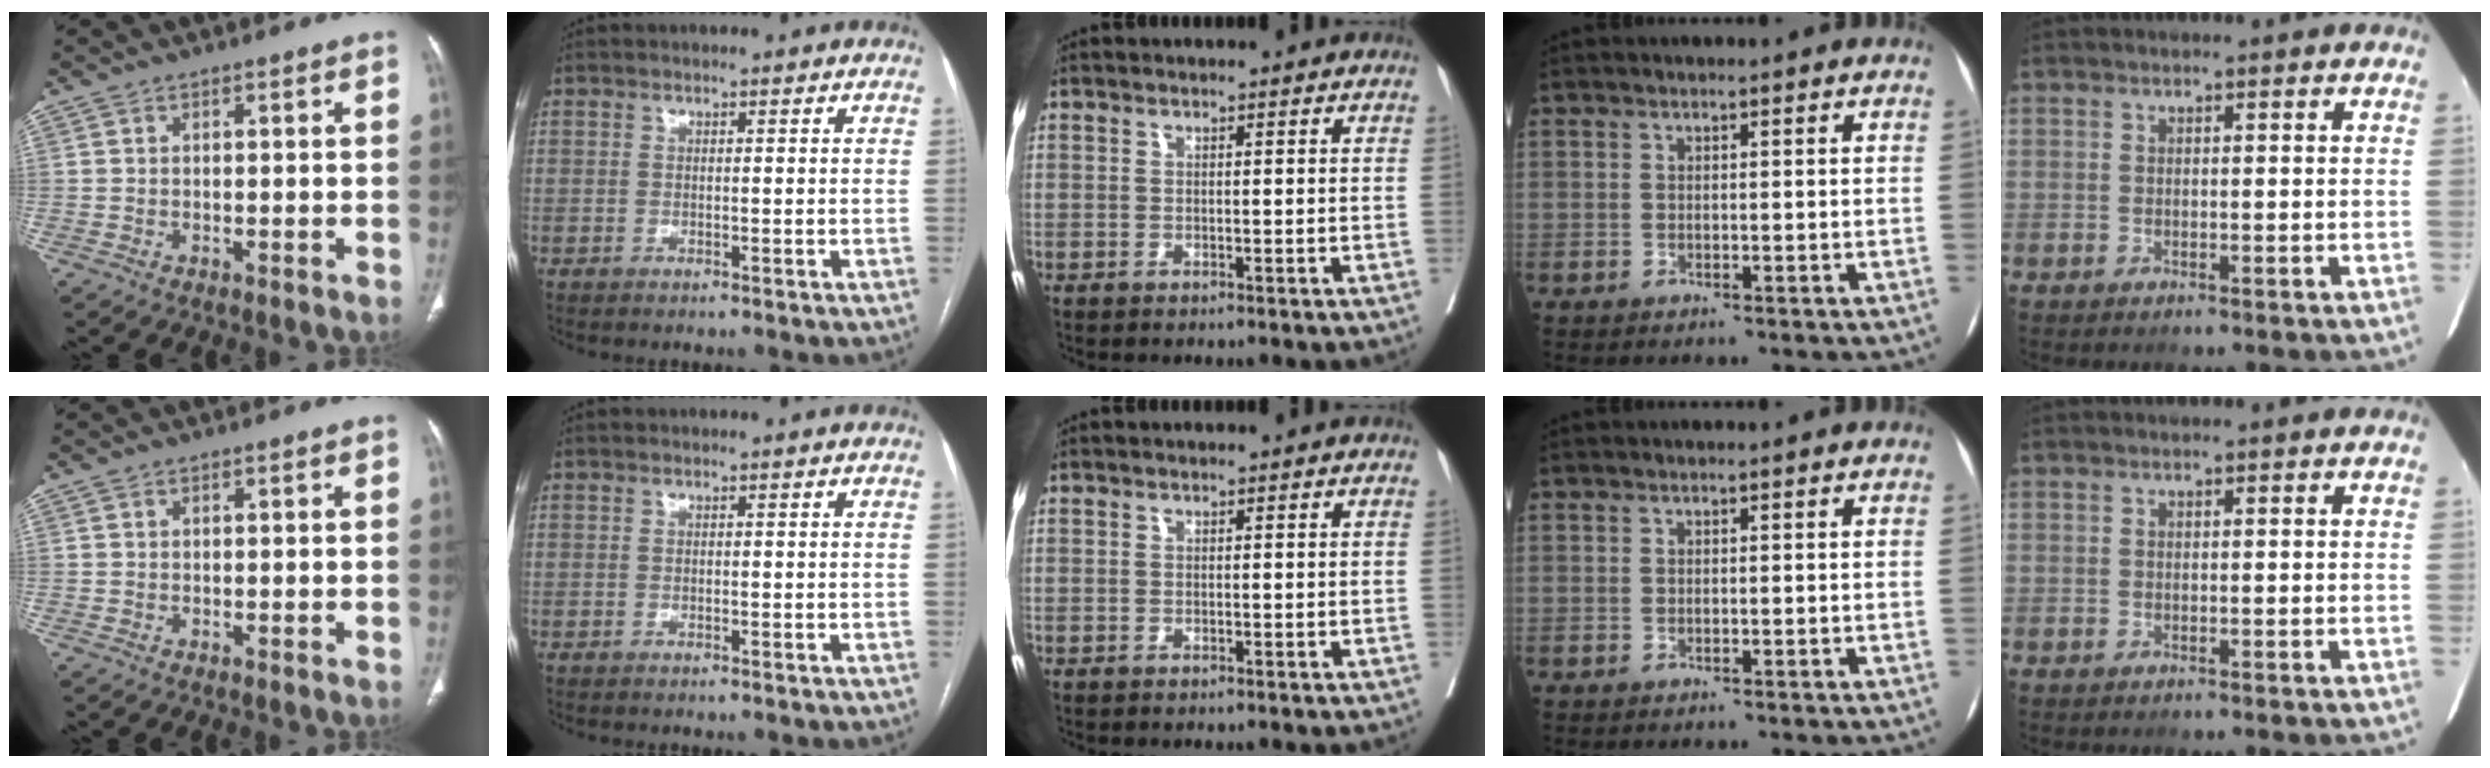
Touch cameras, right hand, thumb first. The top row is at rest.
{}